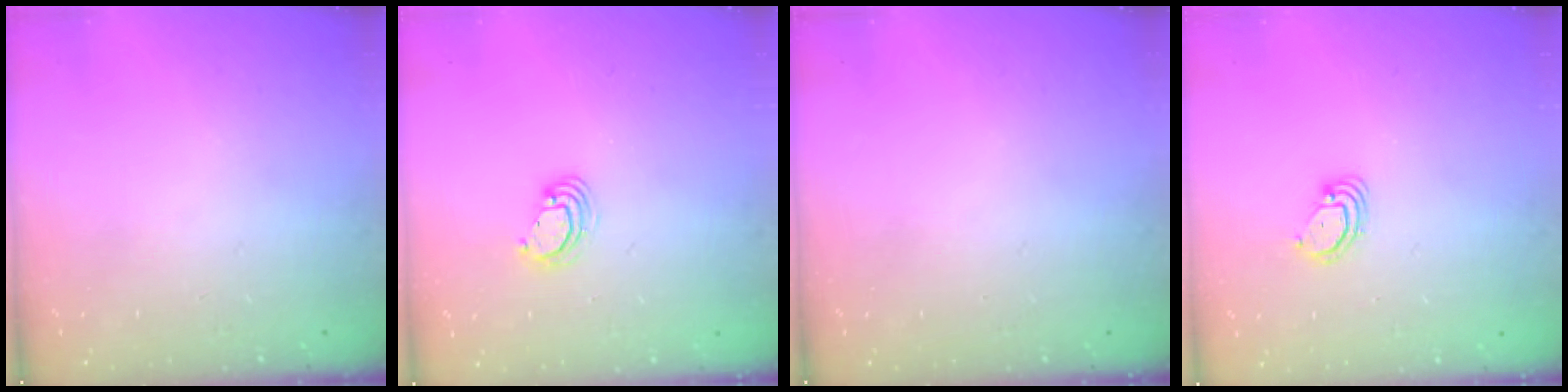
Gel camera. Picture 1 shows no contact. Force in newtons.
{"total": 4.1, "press": 4.1, "slide": 0.2}
{"total": 0.0}
{"total": 2.9, "press": 2.9, "slide": 0.3}